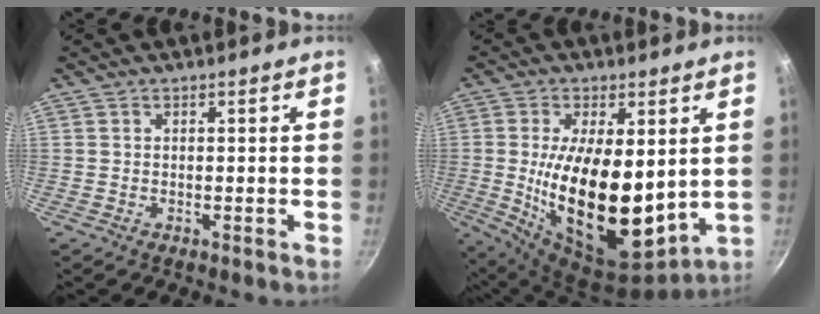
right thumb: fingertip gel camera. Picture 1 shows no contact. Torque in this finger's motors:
{"motor_torque": [-0.58, 2.25, 2.62, -0.13, 0.66]}